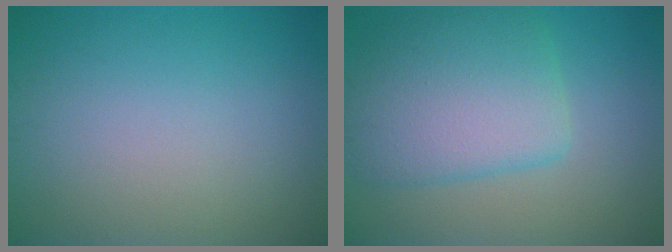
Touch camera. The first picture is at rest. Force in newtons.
{"total": 7.0, "press": 7.0, "slide": 0.2}